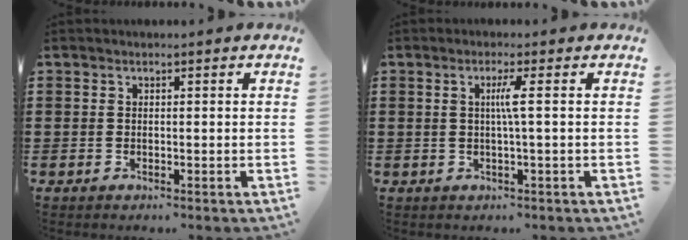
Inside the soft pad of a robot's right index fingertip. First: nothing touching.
{"total": 2.7, "force": [0.2, -0.5, 2.6], "torque": [-0.050, -0.005, -0.002]}